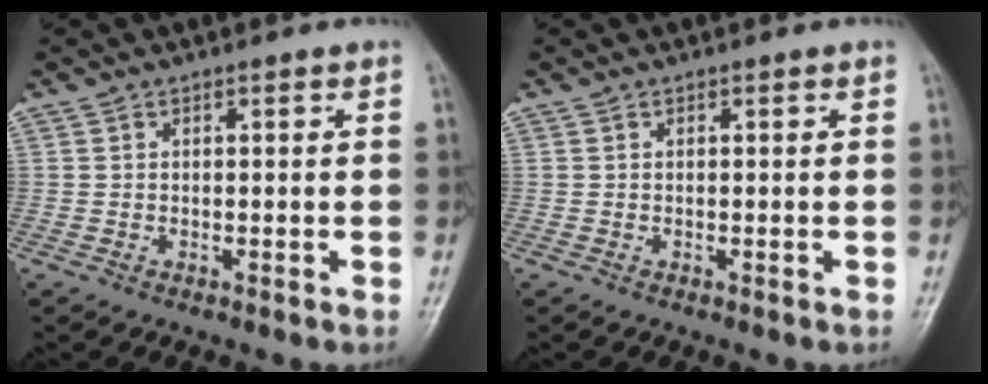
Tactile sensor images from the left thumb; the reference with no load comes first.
{"total": 0.0}